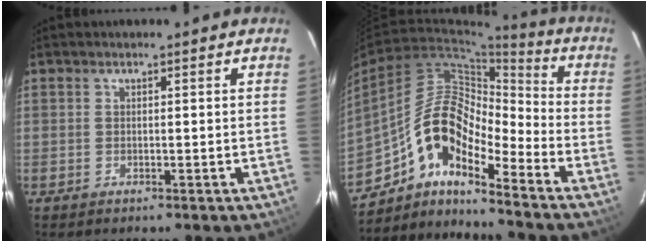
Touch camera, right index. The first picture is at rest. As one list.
[{"total": 13.3, "force": [-9.1, 4.2, 8.8], "torque": [-0.146, 0.016, -0.181]}]